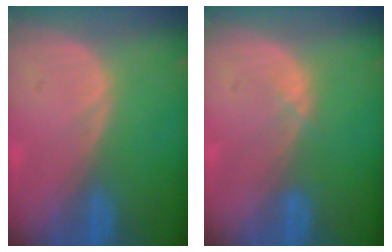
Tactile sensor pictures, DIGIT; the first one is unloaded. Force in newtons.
{"total": 0.9, "press": 0.9, "slide": 0.3}